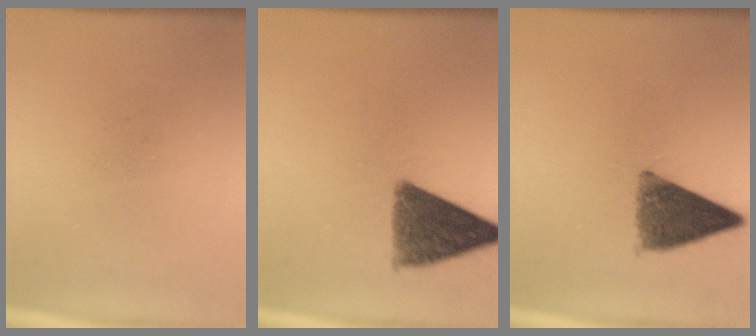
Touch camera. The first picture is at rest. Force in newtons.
{"total": 10.1}
{"total": 9.1}